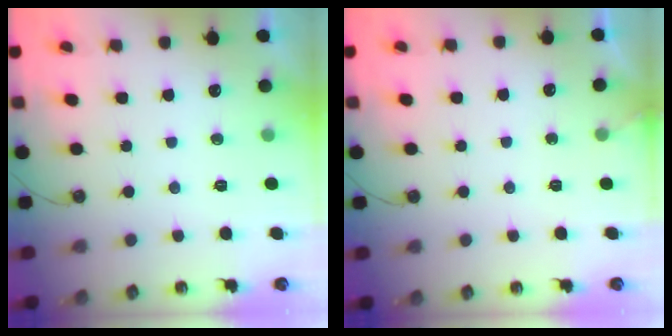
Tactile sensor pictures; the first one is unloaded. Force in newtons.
{"total": 2.2, "press": 2.2, "slide": 0.1}